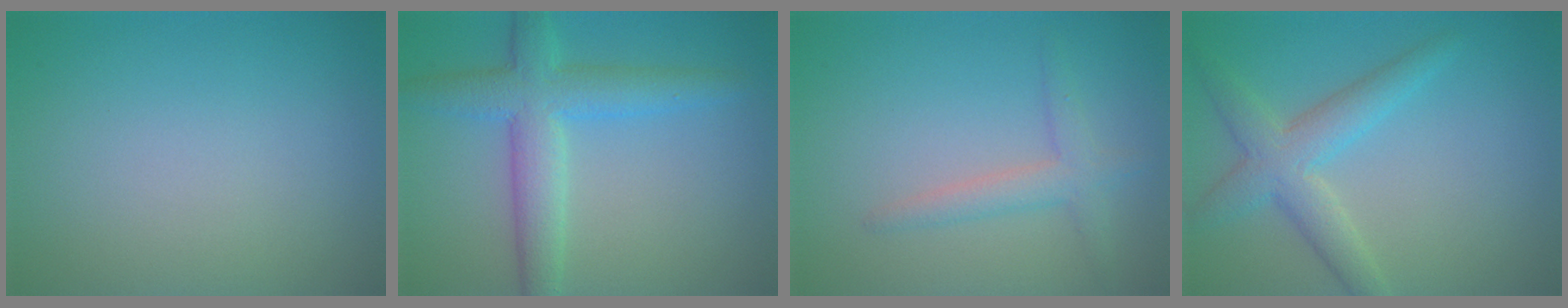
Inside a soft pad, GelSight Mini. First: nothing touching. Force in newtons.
{"total": 5.3, "press": 5.3, "slide": 0.2}
{"total": 2.3, "press": 2.3, "slide": 0.1}
{"total": 4.2, "press": 4.2, "slide": 0.1}